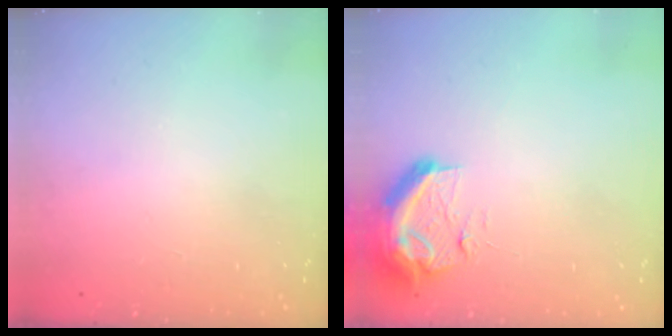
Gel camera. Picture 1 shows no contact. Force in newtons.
{"total": 14.4, "press": 11.8, "slide": 8.4}